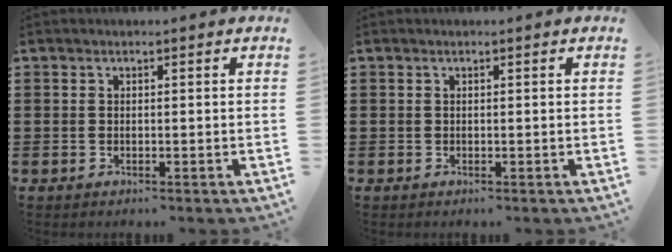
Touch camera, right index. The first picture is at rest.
{"total": 0.0}